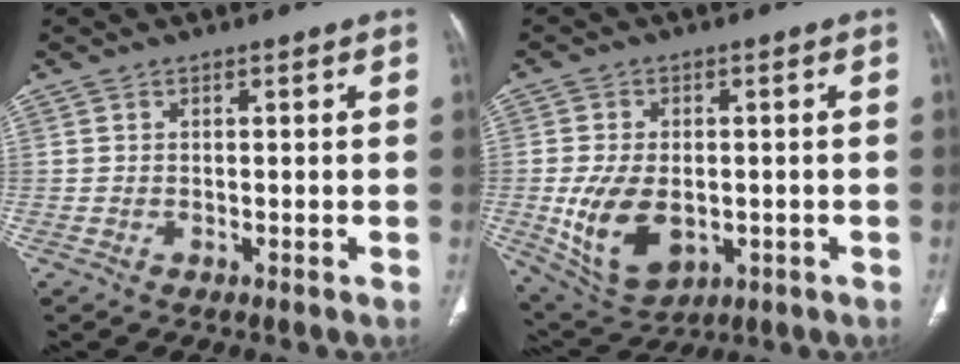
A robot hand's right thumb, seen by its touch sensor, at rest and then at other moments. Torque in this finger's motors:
{"motor_torque": [-0.25, 0.72, 0.14, -0.22, 0.33]}